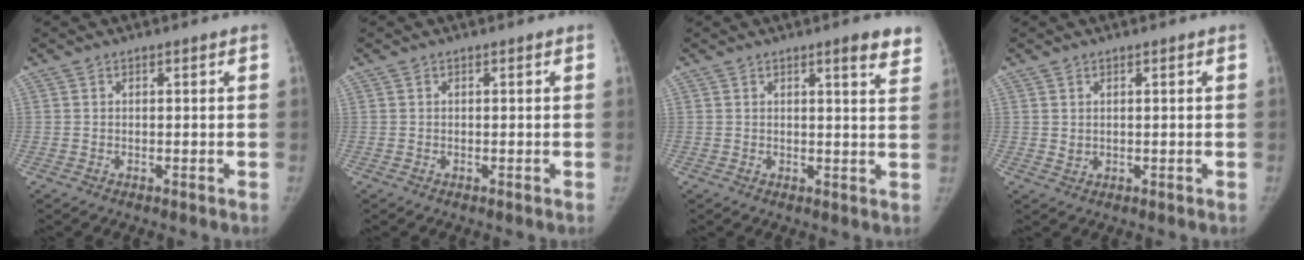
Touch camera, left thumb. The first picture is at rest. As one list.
[{"total": 0.0}, {"total": 5.4, "force": [3.8, 0.8, 3.8], "torque": [-0.034, -0.017, 0.043]}, {"total": 1.3, "force": [0.6, 0.8, 0.8], "torque": [-0.007, -0.006, 0.017]}]